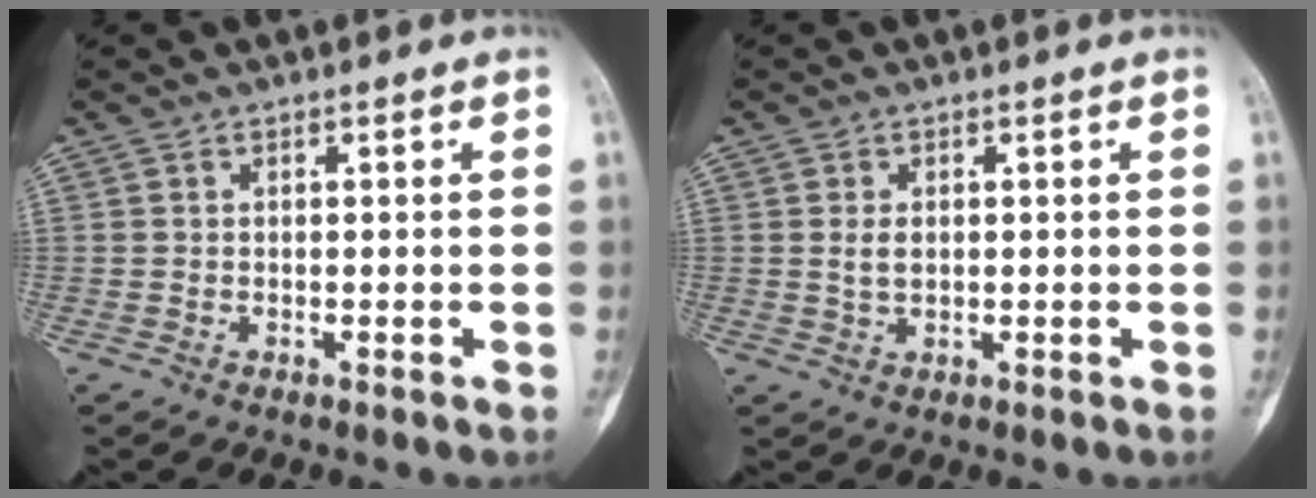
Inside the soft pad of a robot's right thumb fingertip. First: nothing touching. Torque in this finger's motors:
{"motor_torque": [0.66, 0.56, 0.17, -0.03, 0.01]}